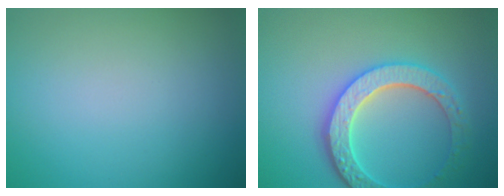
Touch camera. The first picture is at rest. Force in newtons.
{"total": 4.6, "press": 4.2, "slide": 1.9}